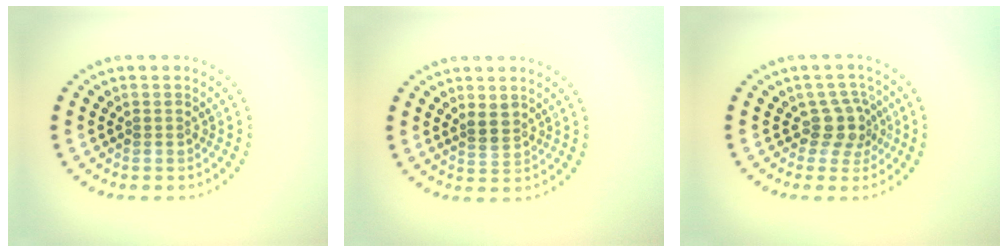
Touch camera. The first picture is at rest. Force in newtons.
{"total": 1.6, "press": 1.4, "slide": 0.7}
{"total": 2.6, "press": 2.1, "slide": 1.6}